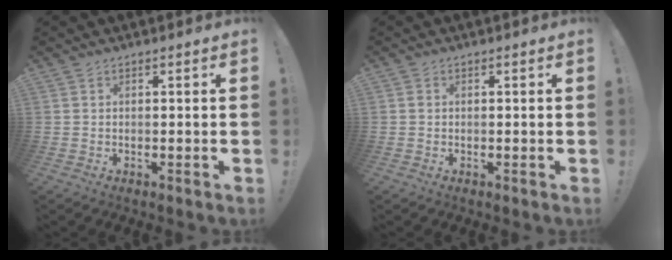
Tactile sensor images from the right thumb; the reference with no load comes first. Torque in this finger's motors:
{"motor_torque": [0.03, 0.19, 0.07, 0.20, -0.09]}